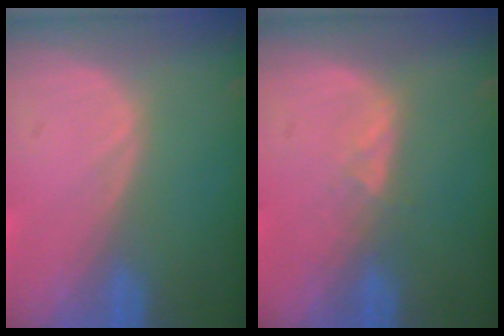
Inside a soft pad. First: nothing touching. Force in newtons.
{"total": 1.6, "press": 1.6, "slide": 0.3}